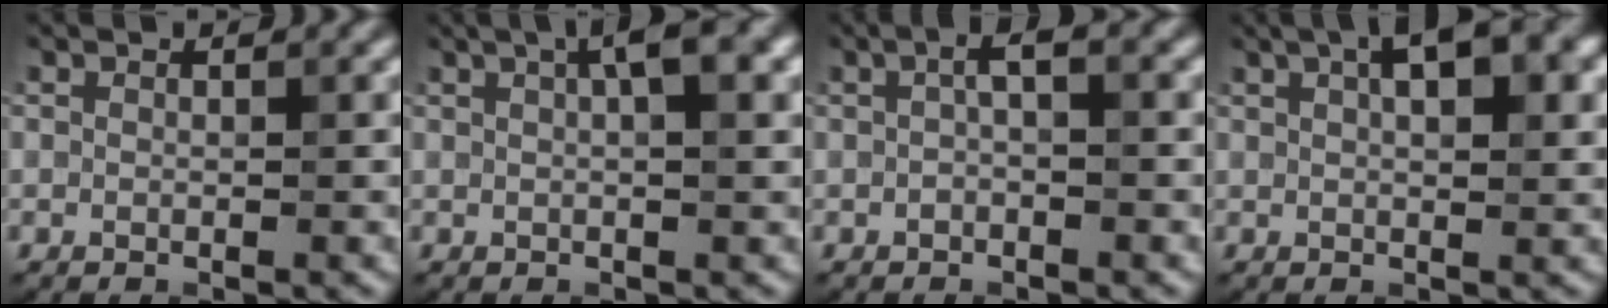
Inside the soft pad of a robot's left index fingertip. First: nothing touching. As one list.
[{"total": 4.0, "force": [1.7, 0.8, 3.6], "torque": [-0.052, 0.012, 0.023]}, {"total": 1.7, "force": [0.0, 0.4, 1.6], "torque": [-0.032, 0.007, -0.003]}, {"total": 5.7, "force": [2.4, 2.0, 4.8], "torque": [-0.064, 0.015, 0.029]}]